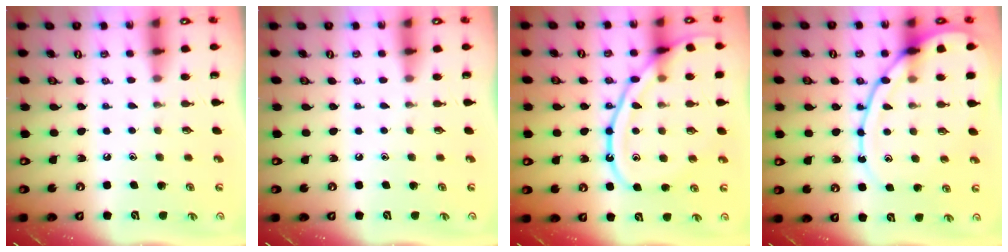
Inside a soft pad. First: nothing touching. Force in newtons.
{"total": 0.0}
{"total": 16.0, "press": 15.9, "slide": 1.4}
{"total": 14.1, "press": 14.1, "slide": 1.1}